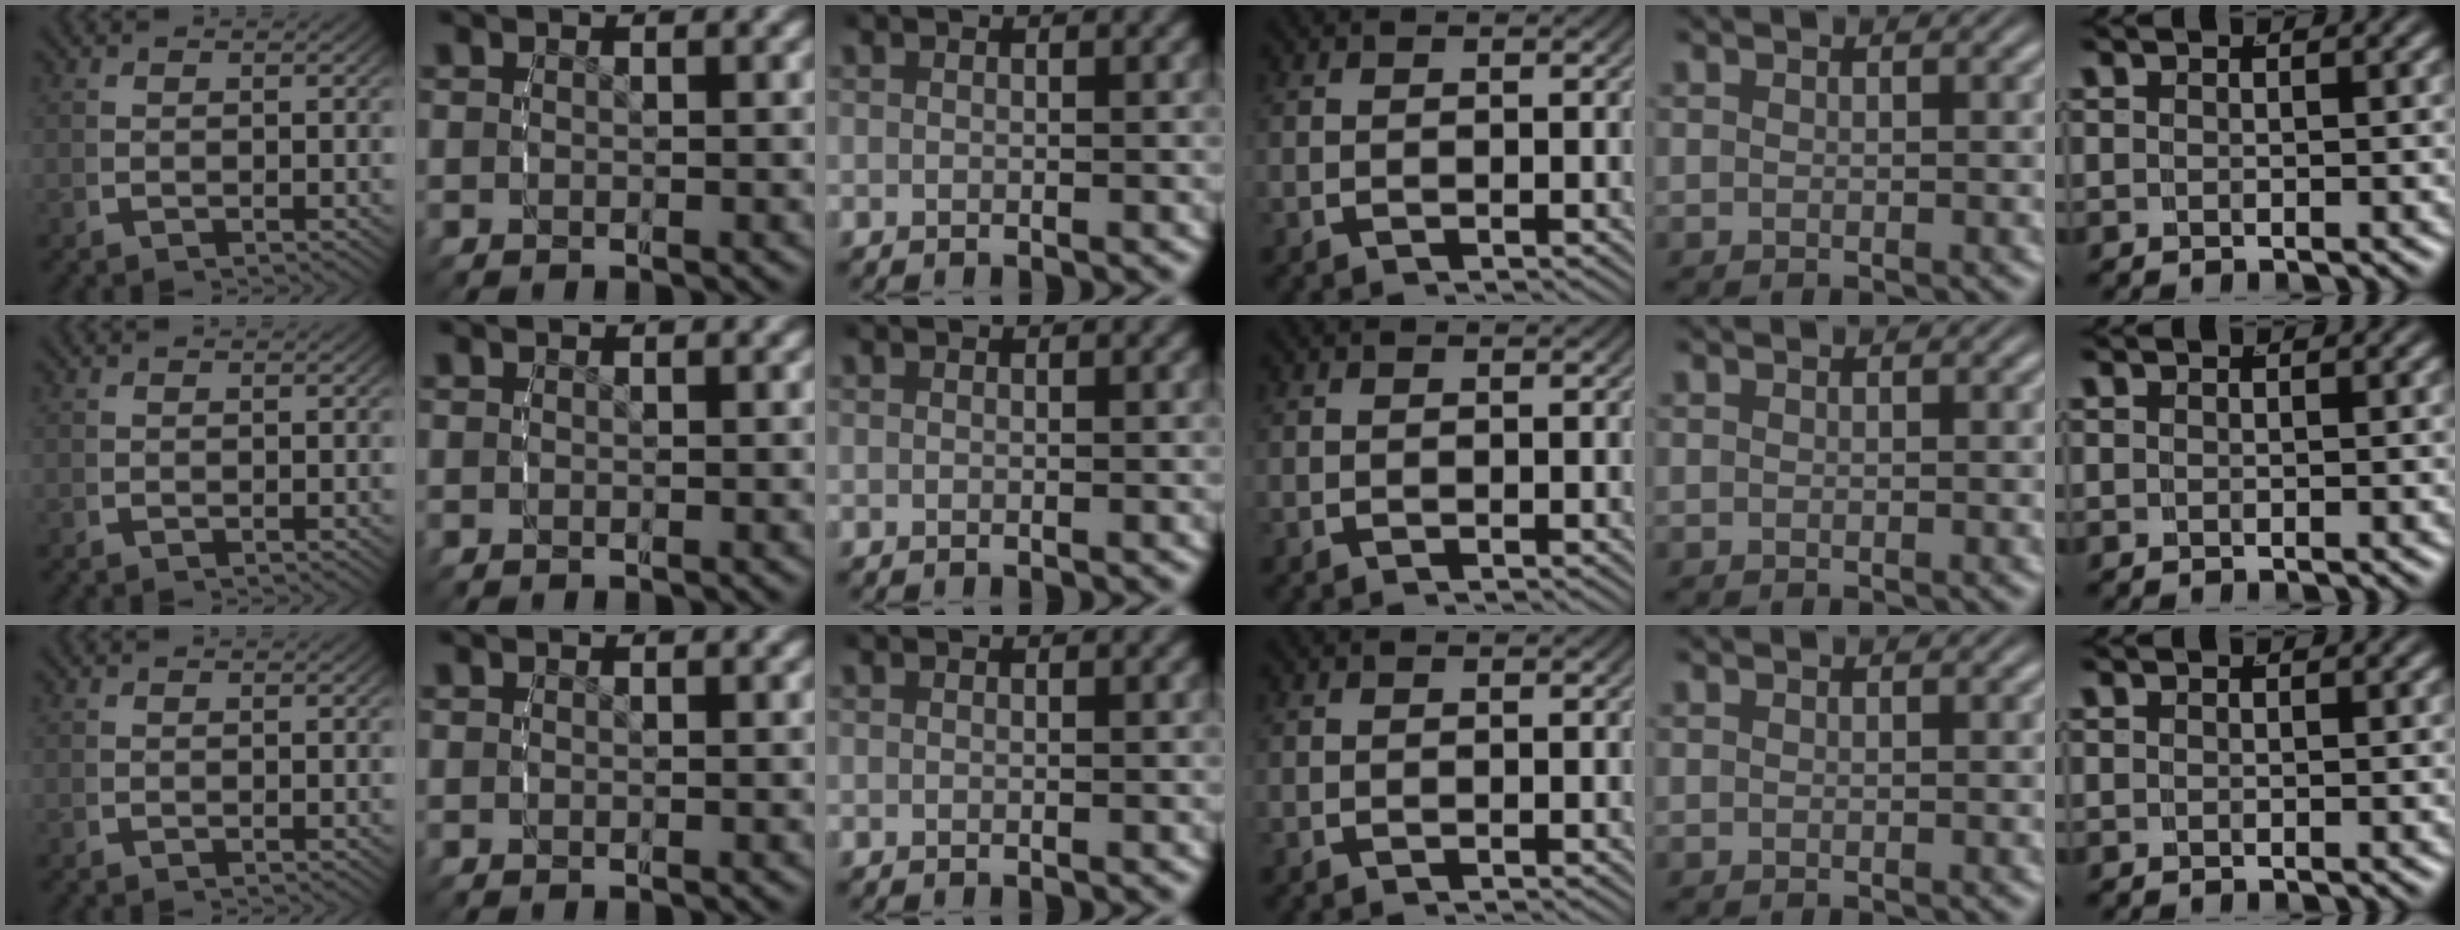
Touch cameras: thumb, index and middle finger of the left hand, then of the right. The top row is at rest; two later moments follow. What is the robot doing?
{"motion": "reach", "object": "jacket"}